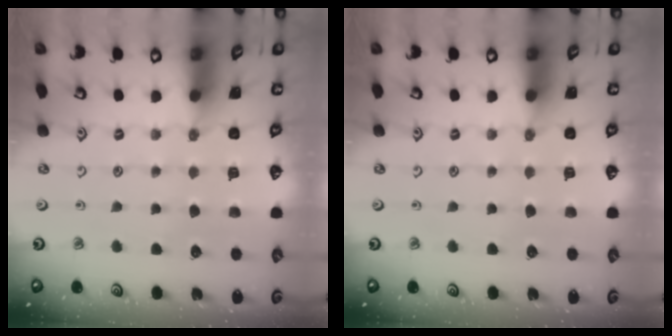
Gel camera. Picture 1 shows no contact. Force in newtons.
{"total": 0.0}